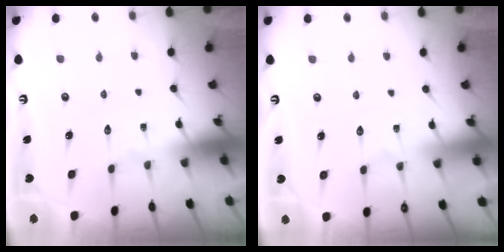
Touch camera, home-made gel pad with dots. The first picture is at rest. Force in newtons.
{"total": 2.9, "press": 2.9, "slide": 0.3}